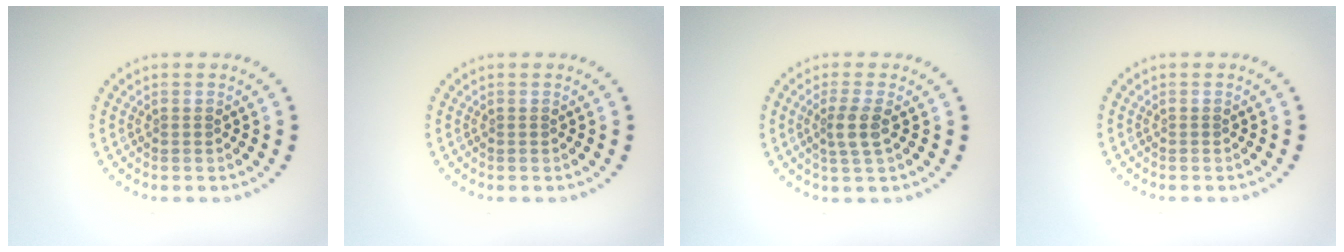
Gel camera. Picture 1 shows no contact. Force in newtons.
{"total": 0.0}
{"total": 2.3, "press": 1.8, "slide": 1.3}
{"total": 0.0}